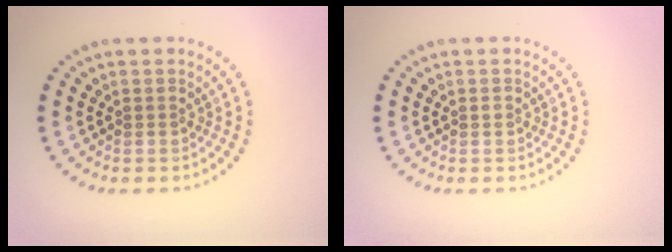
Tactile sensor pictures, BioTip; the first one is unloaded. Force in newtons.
{"total": 0.5, "press": 0.4, "slide": 0.3}